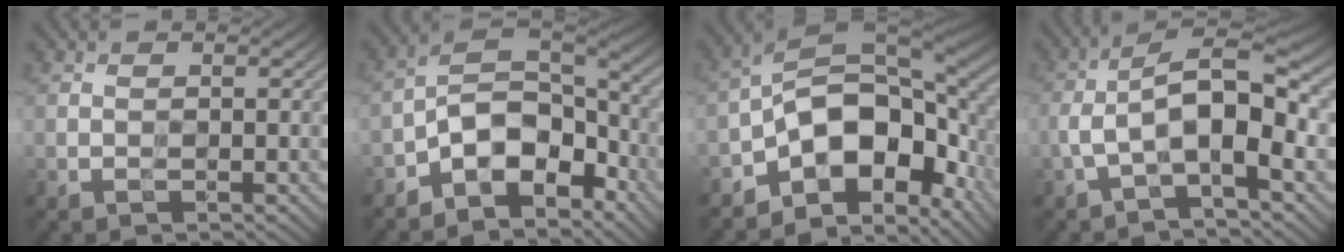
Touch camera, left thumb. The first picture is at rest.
{"total": 9.2, "force": [-5.3, 4.8, 5.8], "torque": [-0.095, 0.003, -0.114]}
{"total": 14.3, "force": [-4.1, 8.2, 11.0], "torque": [-0.179, -0.009, -0.074]}
{"total": 8.7, "force": [-2.2, 3.0, 7.8], "torque": [-0.150, 0.019, -0.047]}